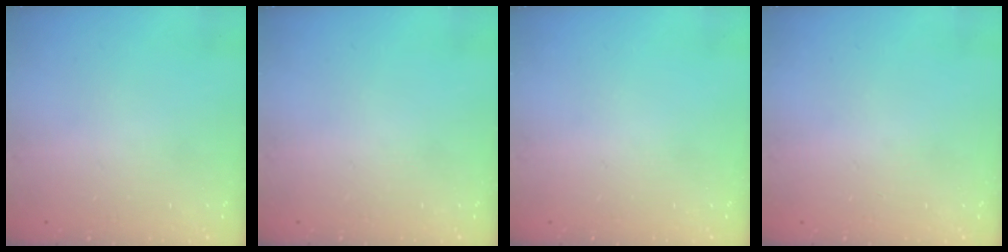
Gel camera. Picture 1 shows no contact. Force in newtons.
{"total": 0.0}
{"total": 0.0}
{"total": 0.8, "press": 0.5, "slide": 0.6}